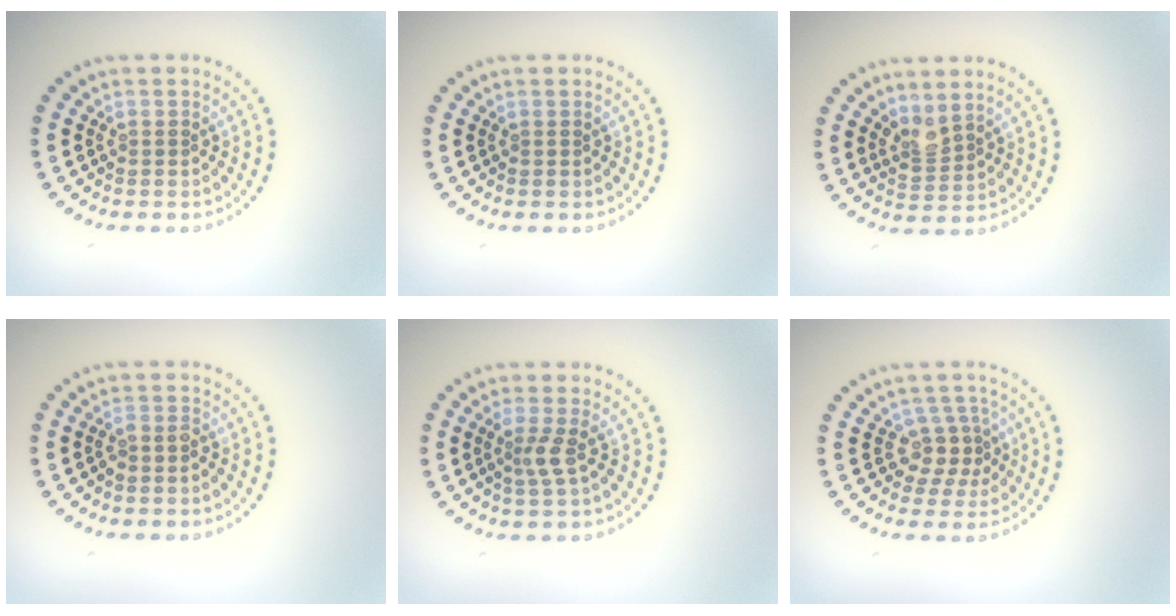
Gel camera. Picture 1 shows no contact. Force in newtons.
{"total": 0.0}
{"total": 2.0, "press": 1.4, "slide": 1.4}
{"total": 0.8, "press": 0.6, "slide": 0.6}
{"total": 1.8, "press": 1.4, "slide": 1.2}
{"total": 2.7, "press": 1.9, "slide": 1.8}